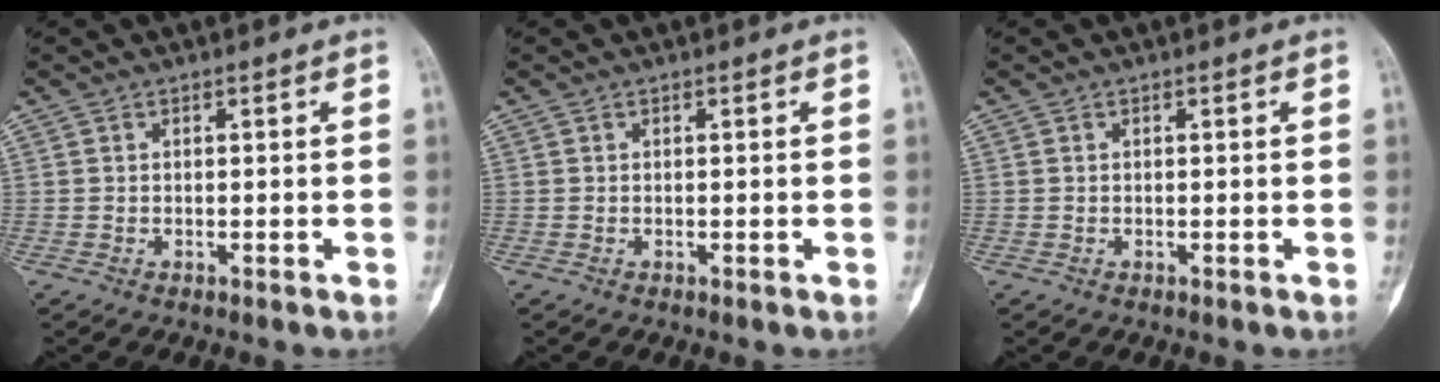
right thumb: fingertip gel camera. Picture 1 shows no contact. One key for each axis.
{"total": 0.0}
{"total": 0.0}